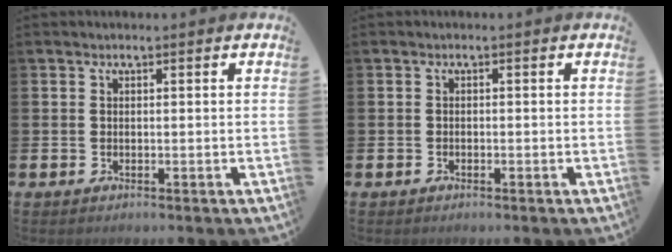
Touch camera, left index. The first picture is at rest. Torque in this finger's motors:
{"motor_torque": [-0.18, 0.02, -0.06, -0.02]}